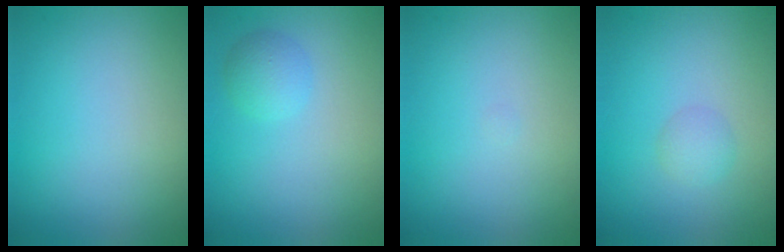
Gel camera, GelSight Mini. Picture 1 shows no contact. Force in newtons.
{"total": 1.7, "press": 1.7, "slide": 0.1}
{"total": 0.0}
{"total": 1.3, "press": 1.3, "slide": 0.1}